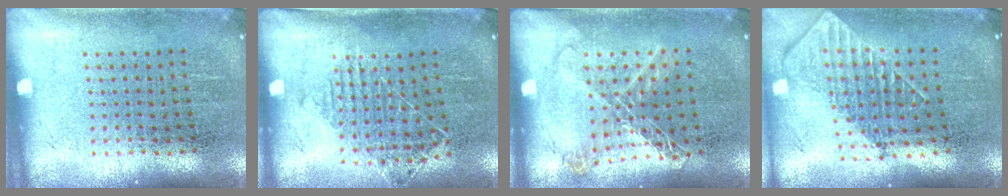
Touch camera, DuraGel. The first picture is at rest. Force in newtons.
{"total": 1.0, "press": 1.0, "slide": 0.2}
{"total": 1.2, "press": 1.1, "slide": 0.2}
{"total": 1.8, "press": 1.4, "slide": 1.1}